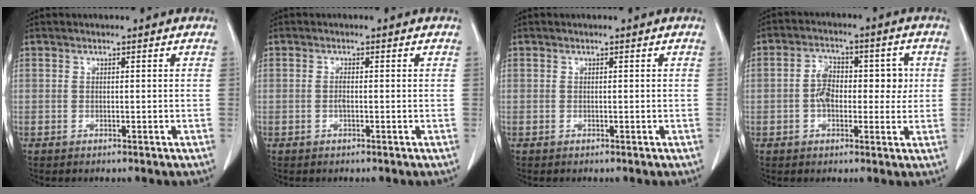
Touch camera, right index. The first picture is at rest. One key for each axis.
{"total": 0.8, "fx": -0.2, "fy": 0.1, "fz": 0.7, "tx": -0.015, "ty": 0.002, "tz": -0.003}
{"total": 0.0}
{"total": 7.1, "fx": 0.1, "fy": 4.3, "fz": 5.7, "tx": -0.091, "ty": 0.032, "tz": 0.003}